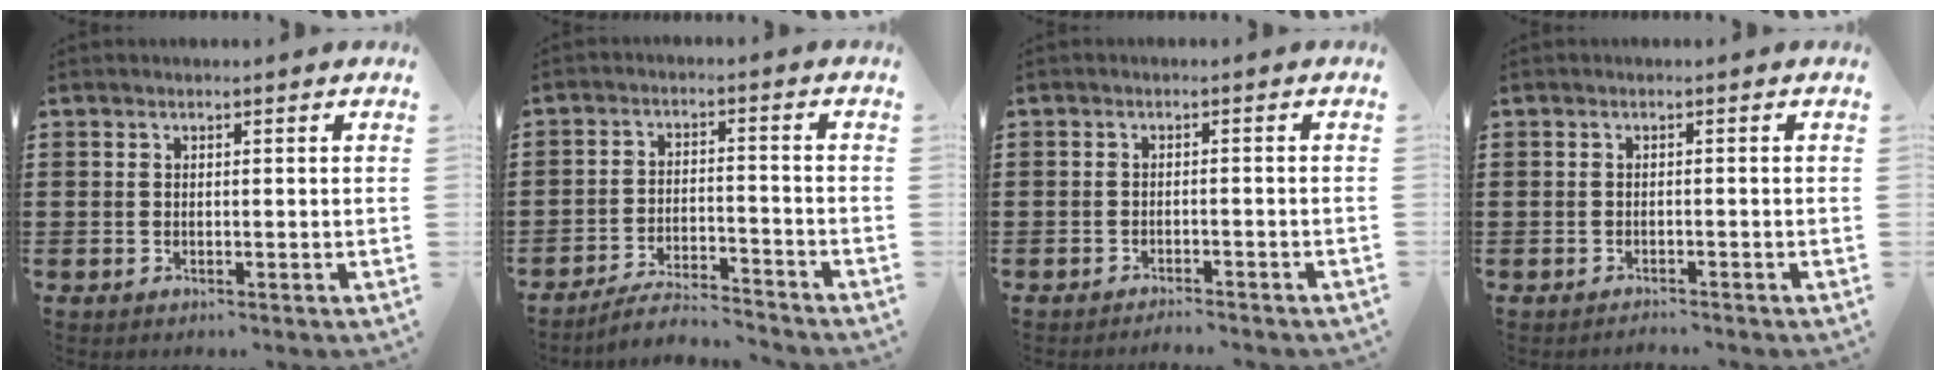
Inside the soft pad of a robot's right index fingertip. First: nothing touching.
{"total": 4.9, "force": [-4.7, 0.3, 1.2], "torque": [-0.030, 0.000, -0.095]}
{"total": 1.6, "force": [-1.6, -0.1, 0.2], "torque": [-0.006, 0.003, -0.032]}
{"total": 0.9, "force": [-0.9, 0.1, -0.1], "torque": [-0.002, 0.001, -0.020]}